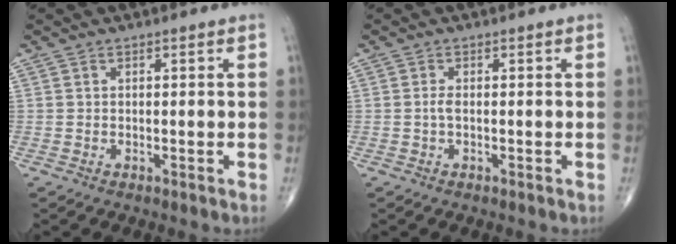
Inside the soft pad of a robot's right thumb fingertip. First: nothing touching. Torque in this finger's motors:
{"motor_torque": [0.13, 0.05, 0.23, 0.02, -0.01]}